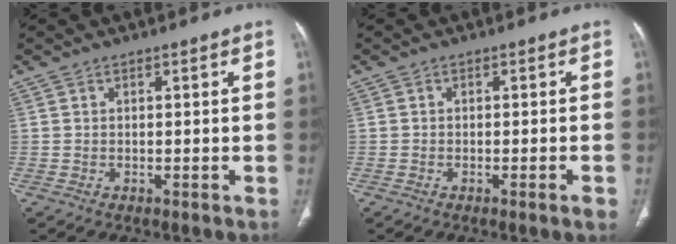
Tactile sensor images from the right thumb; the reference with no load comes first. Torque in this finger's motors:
{"motor_torque": [-0.32, -0.02, -0.53, 0.39, -0.11]}